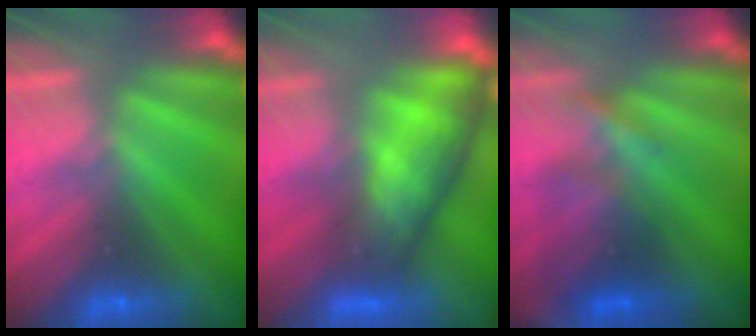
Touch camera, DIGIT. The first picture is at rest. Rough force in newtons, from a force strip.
{"total": 8.0}
{"total": 3.5}